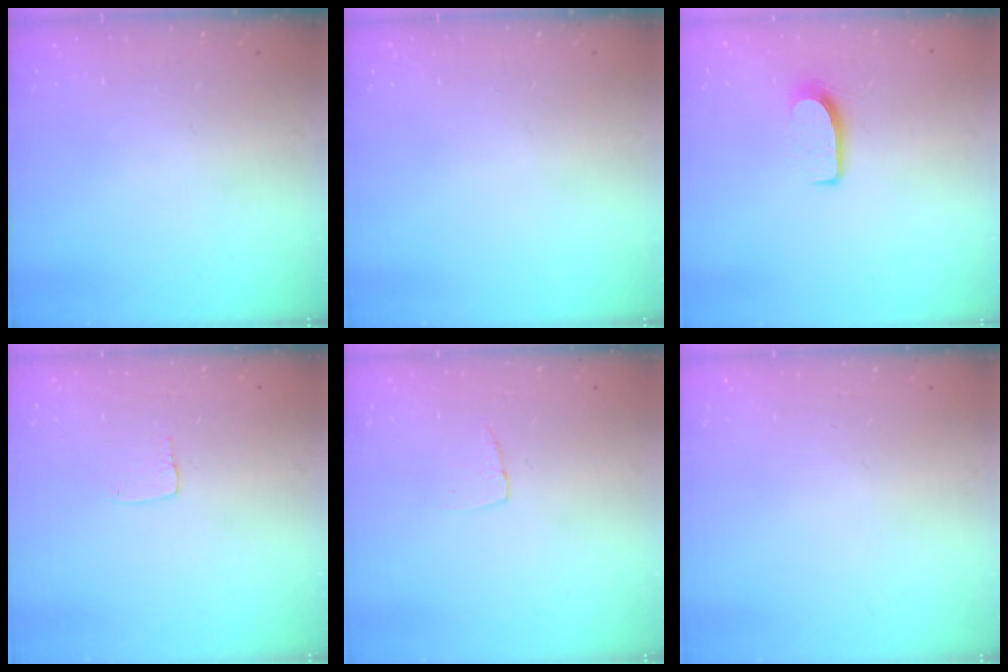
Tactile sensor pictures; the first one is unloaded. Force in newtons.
{"total": 0.0}
{"total": 6.5, "press": 6.4, "slide": 0.6}
{"total": 3.7, "press": 3.7, "slide": 0.1}
{"total": 3.3, "press": 3.3, "slide": 0.2}
{"total": 0.0}